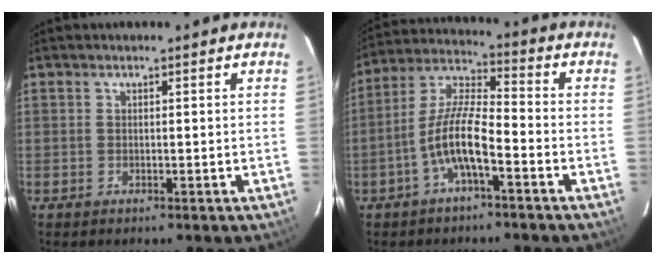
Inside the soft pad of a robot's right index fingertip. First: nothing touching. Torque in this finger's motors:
{"motor_torque": [1.22, -0.92, 0.86, 0.21]}